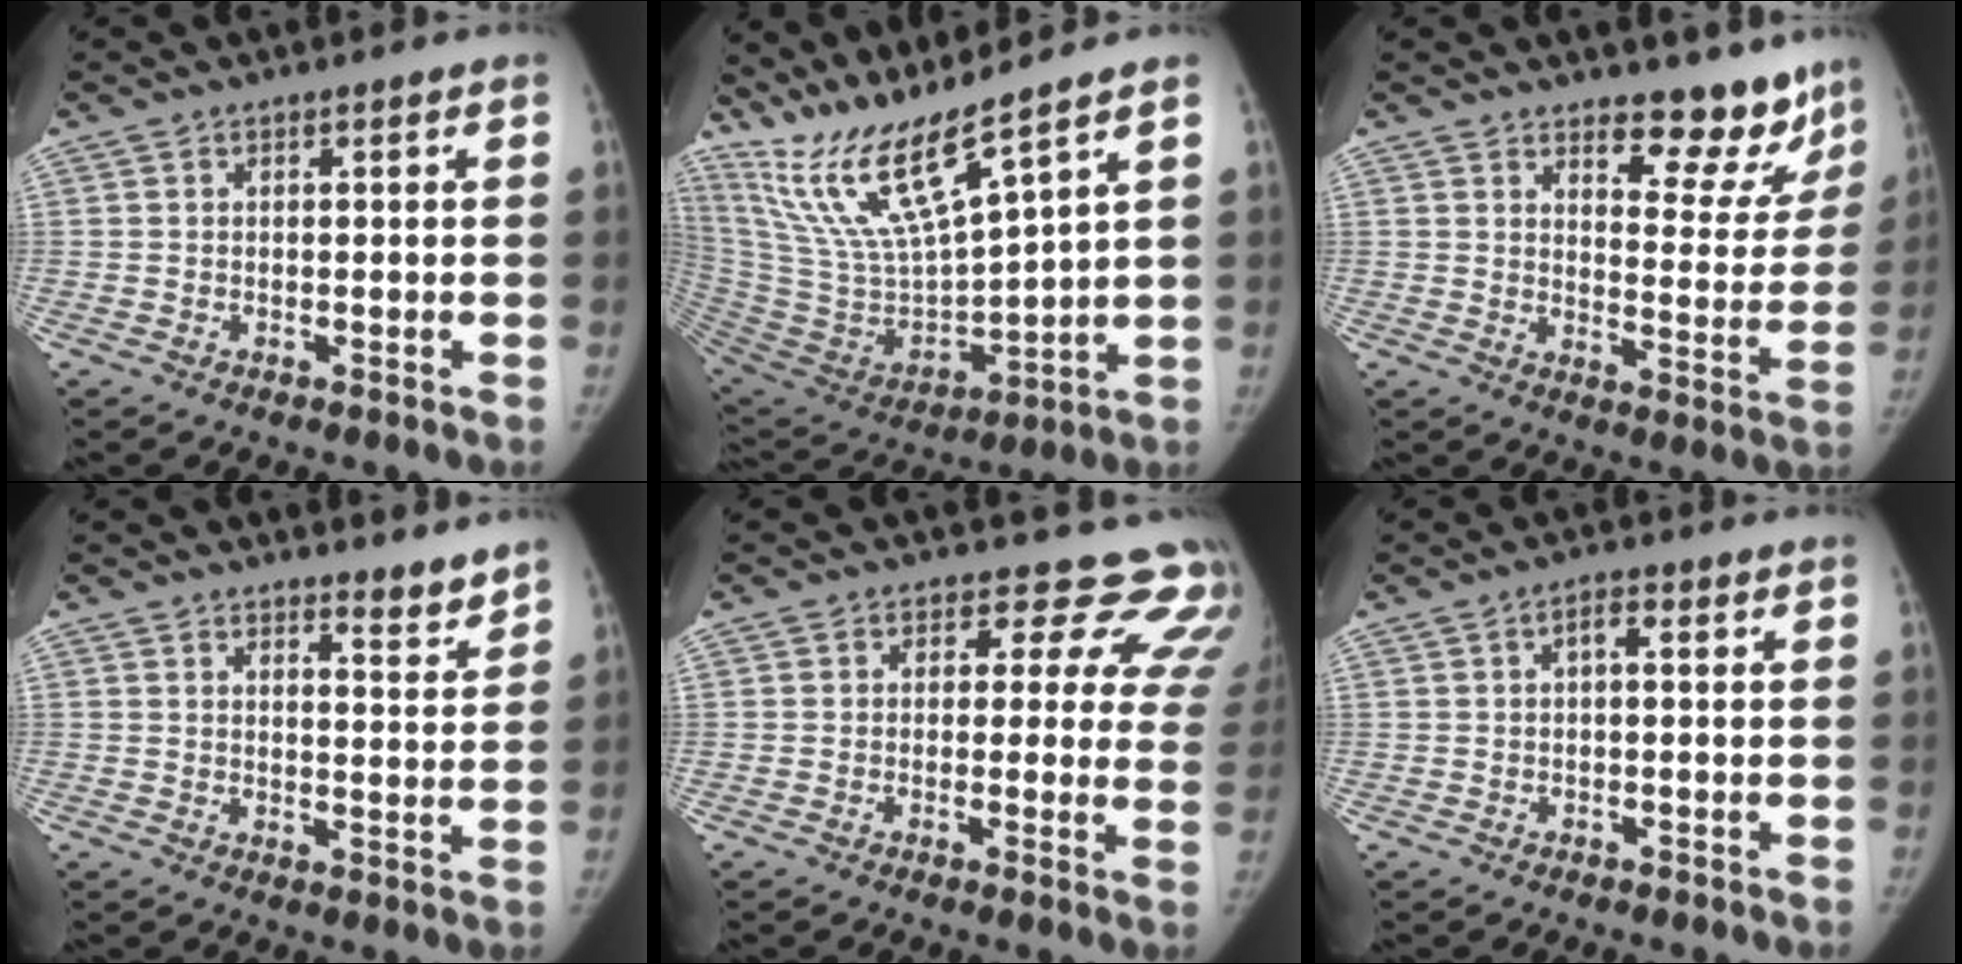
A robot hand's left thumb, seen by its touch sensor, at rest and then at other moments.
{"total": 16.4, "force": [13.1, 1.0, 9.9], "torque": [-0.186, -0.072, 0.277]}
{"total": 11.9, "force": [9.9, 4.8, 4.5], "torque": [-0.002, -0.086, 0.131]}
{"total": 4.2, "force": [3.8, 1.0, 1.4], "torque": [-0.002, -0.038, 0.052]}
{"total": 11.9, "force": [9.0, 6.5, 4.3], "torque": [0.005, -0.037, 0.071]}
{"total": 1.9, "force": [0.2, 0.9, 1.7], "torque": [-0.020, 0.009, -0.001]}